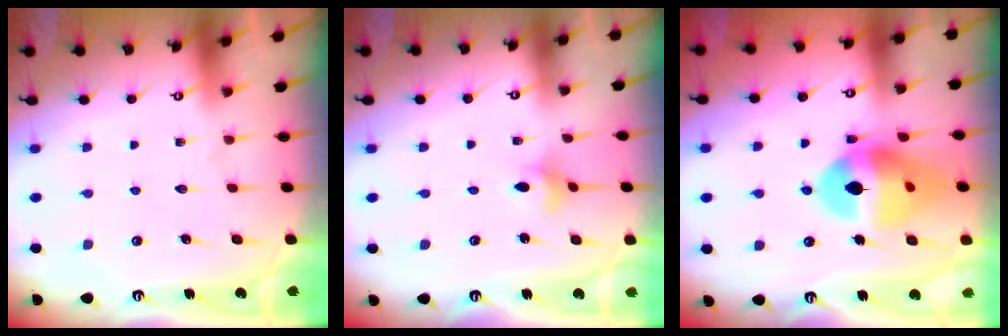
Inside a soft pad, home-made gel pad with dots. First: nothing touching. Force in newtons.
{"total": 4.4, "press": 4.3, "slide": 0.4}
{"total": 16.3, "press": 16.2, "slide": 1.9}